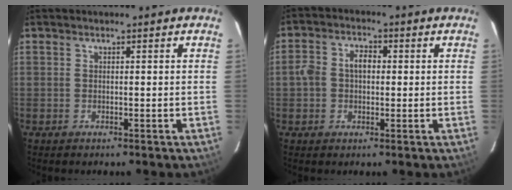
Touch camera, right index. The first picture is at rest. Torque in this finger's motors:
{"motor_torque": [0.12, -0.01, 0.27, 0.06]}